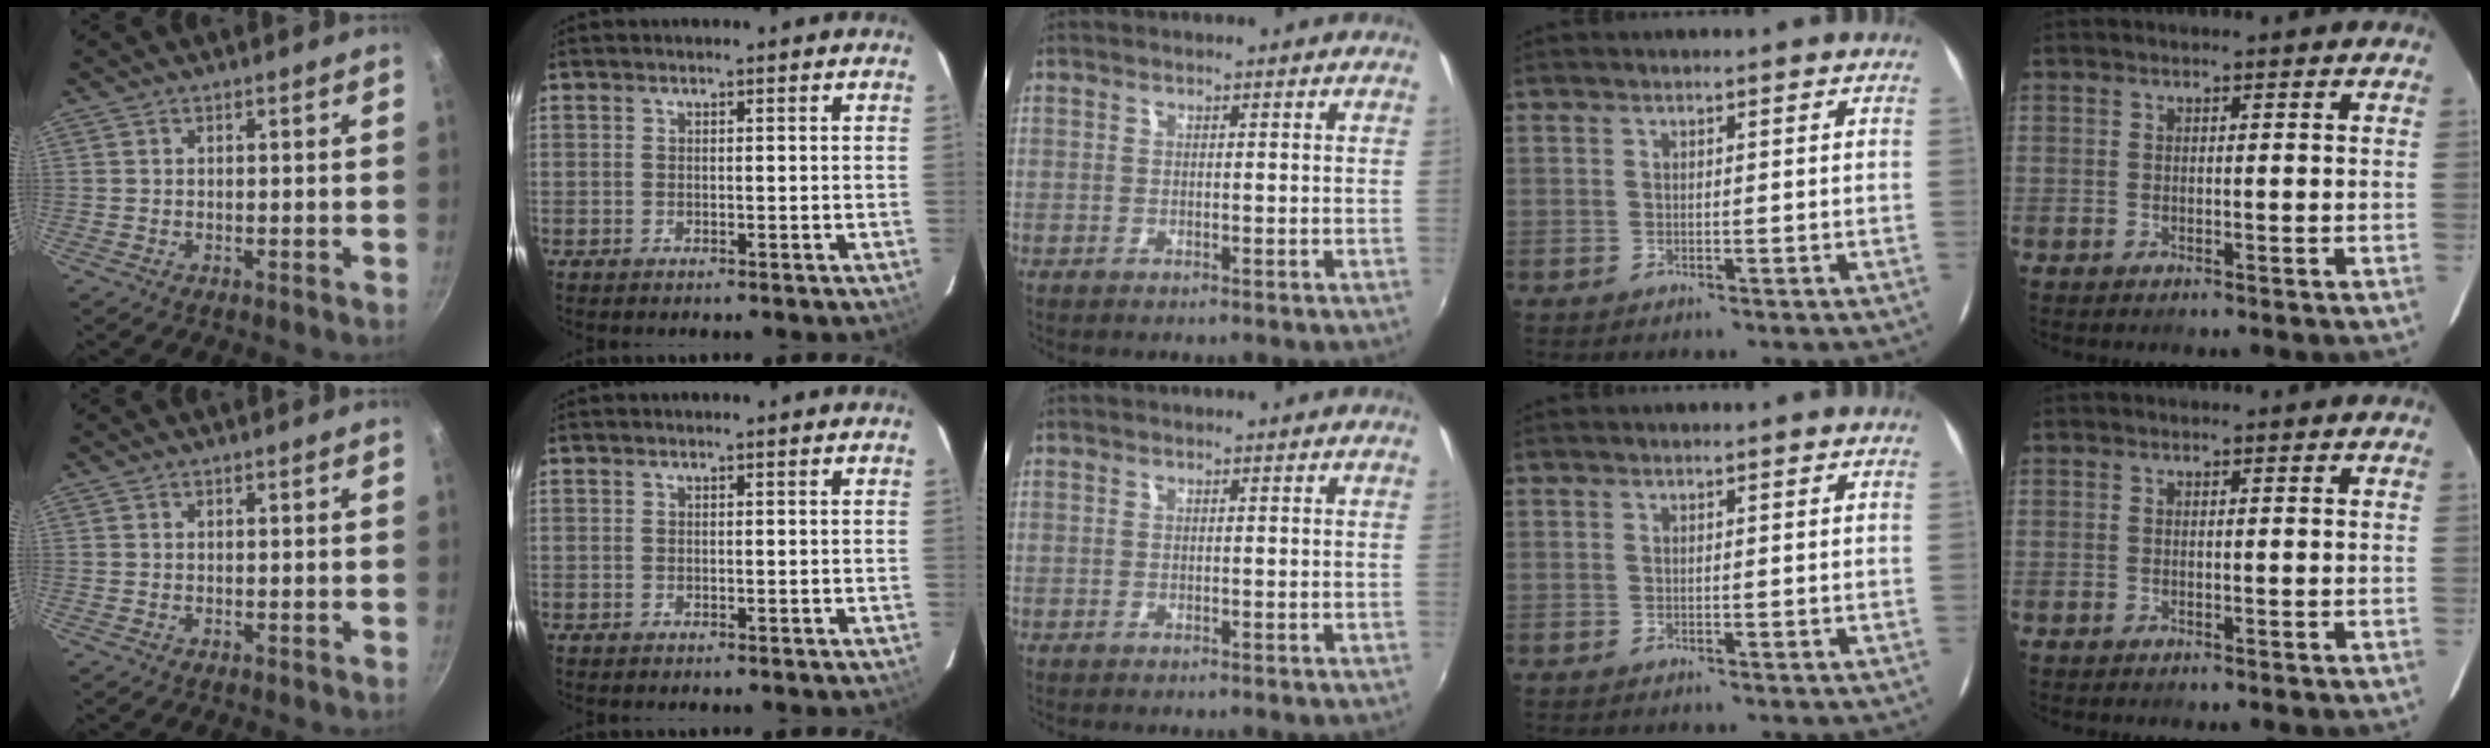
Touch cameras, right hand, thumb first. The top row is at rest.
{}